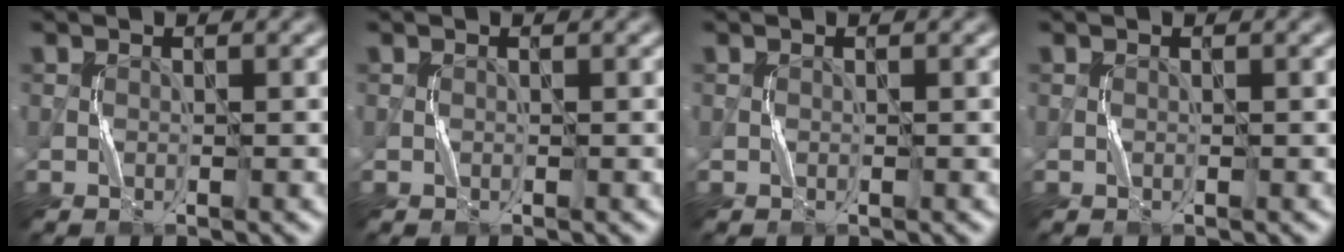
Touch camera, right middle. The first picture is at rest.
{"total": 0.0}
{"total": 0.0}
{"total": 0.0}